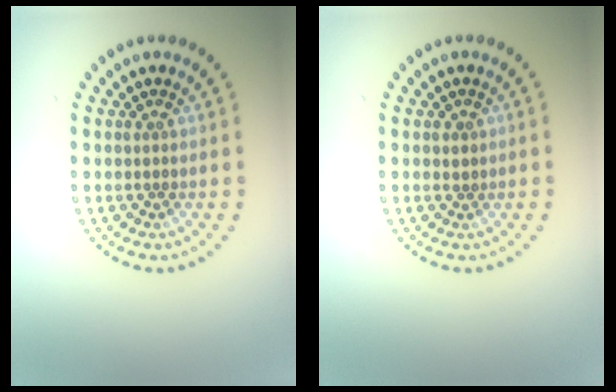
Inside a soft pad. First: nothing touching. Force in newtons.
{"total": 0.5, "press": 0.4, "slide": 0.4}